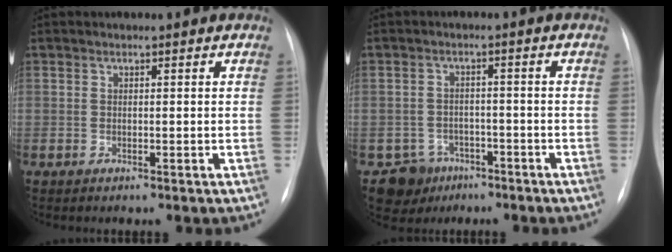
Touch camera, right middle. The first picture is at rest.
{"total": 5.2, "force": [-3.2, 4.1, -0.1], "torque": [0.005, 0.009, -0.048]}